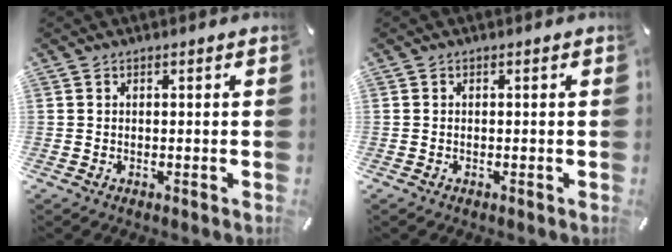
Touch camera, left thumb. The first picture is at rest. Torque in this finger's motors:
{"motor_torque": [-0.03, -0.19, 0.00, -0.04, -0.01]}